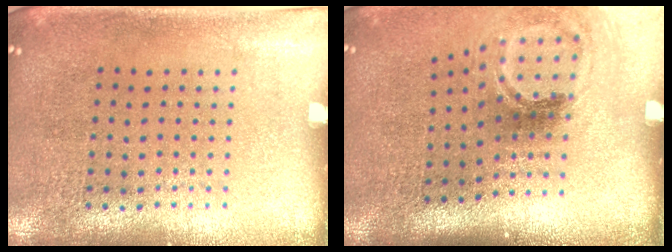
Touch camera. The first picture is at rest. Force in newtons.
{"total": 2.0, "press": 1.3, "slide": 1.6}